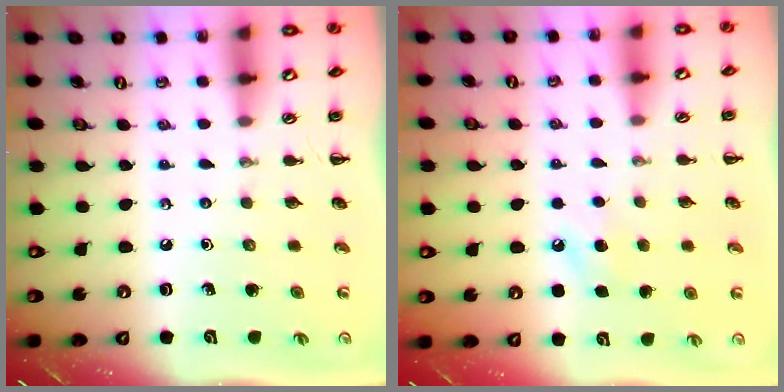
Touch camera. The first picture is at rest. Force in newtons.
{"total": 5.6, "press": 5.4, "slide": 1.5}